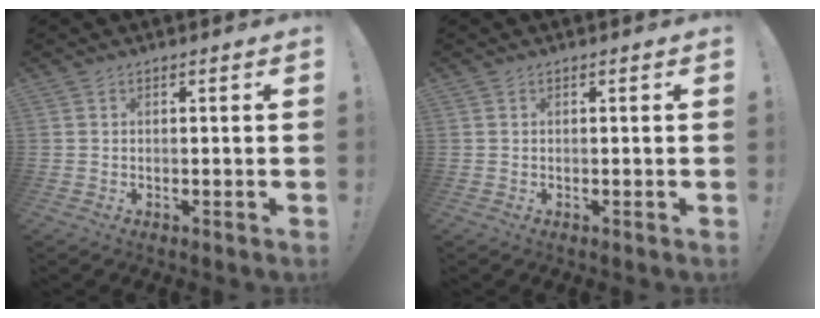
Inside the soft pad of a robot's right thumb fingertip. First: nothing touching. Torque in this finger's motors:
{"motor_torque": [0.01, 0.02, -0.02, 0.01, 0.04]}